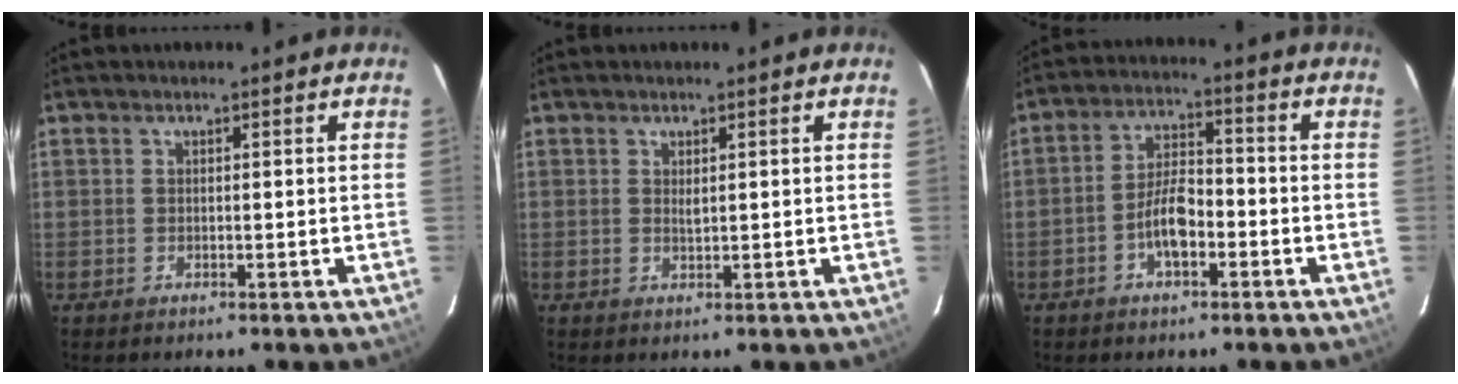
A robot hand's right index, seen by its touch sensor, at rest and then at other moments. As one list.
[{"total": 1.1, "force": [0.5, 0.5, 0.9], "torque": [-0.015, 0.000, 0.009]}, {"total": 6.8, "force": [-2.9, 2.8, 5.5], "torque": [-0.112, 0.012, -0.049]}]